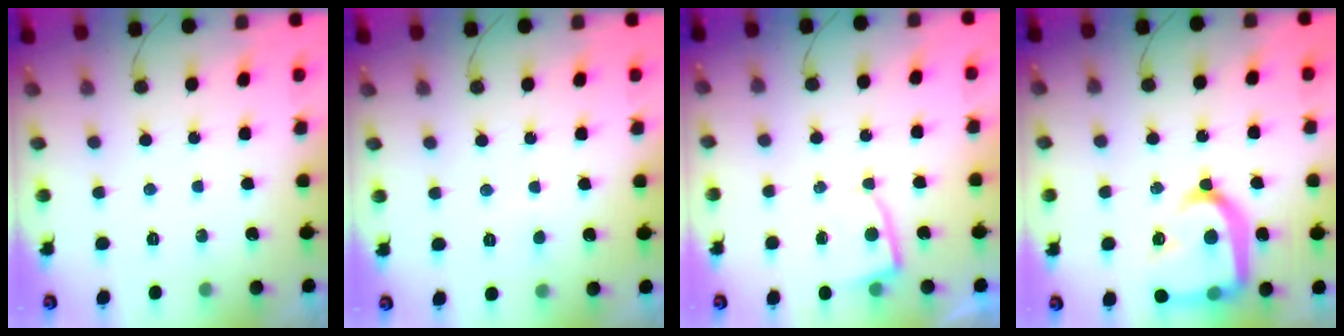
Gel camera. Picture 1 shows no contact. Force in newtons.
{"total": 1.6, "press": 1.5, "slide": 0.2}
{"total": 5.3, "press": 5.3, "slide": 0.6}
{"total": 21.7, "press": 21.7, "slide": 1.8}